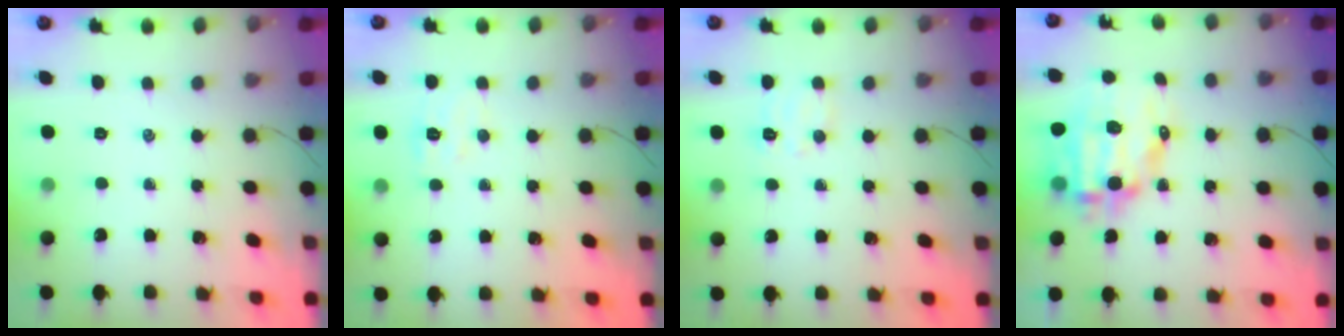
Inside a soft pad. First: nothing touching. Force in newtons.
{"total": 6.5, "press": 6.4, "slide": 1.2}
{"total": 6.9, "press": 6.9, "slide": 1.0}
{"total": 11.9, "press": 11.5, "slide": 2.7}